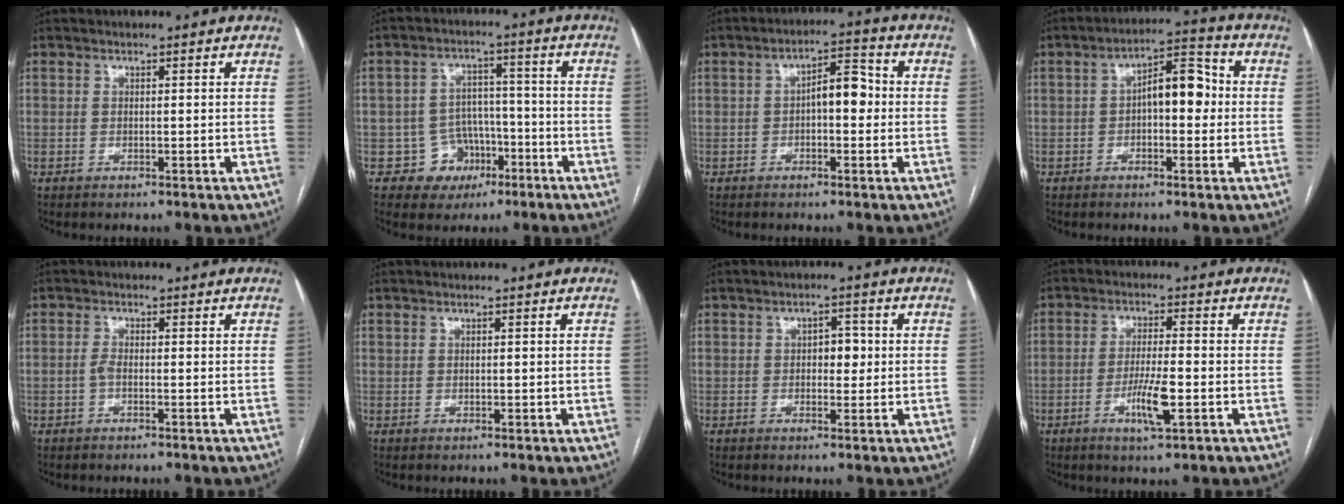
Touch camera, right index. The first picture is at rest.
{"total": 6.8, "force": [-3.0, 6.1, 0.4], "torque": [0.013, 0.018, -0.038]}
{"total": 6.0, "force": [-0.2, 2.5, 5.4], "torque": [-0.081, 0.028, -0.006]}
{"total": 7.7, "force": [0.1, 3.2, 7.0], "torque": [-0.107, 0.034, -0.002]}
{"total": 2.2, "force": [-1.0, 0.8, 1.7], "torque": [-0.033, 0.012, -0.019]}
{"total": 0.5, "force": [0.1, 0.3, 0.4], "torque": [-0.011, 0.001, 0.006]}
{"total": 3.1, "force": [0.2, 1.8, 2.5], "torque": [-0.033, 0.010, 0.004]}
{"total": 6.3, "force": [-2.2, 0.7, 5.8], "torque": [-0.112, -0.008, -0.038]}